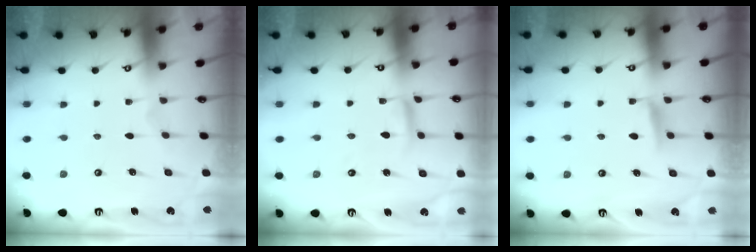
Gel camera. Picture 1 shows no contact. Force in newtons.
{"total": 5.0, "press": 4.9, "slide": 0.4}
{"total": 5.2, "press": 5.2, "slide": 0.7}